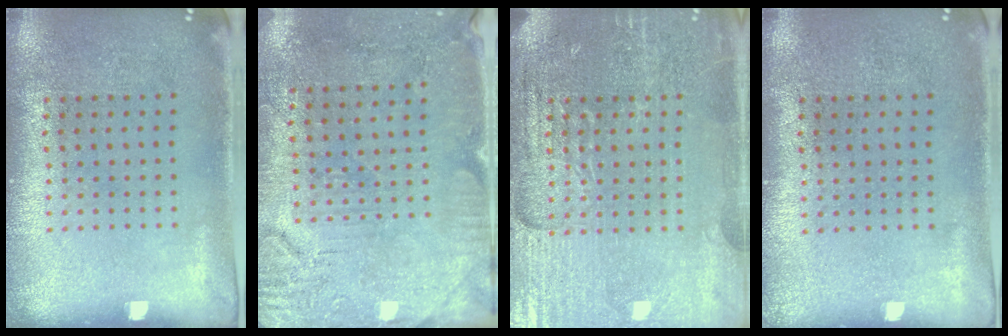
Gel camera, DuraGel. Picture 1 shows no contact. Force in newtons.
{"total": 3.1, "press": 2.8, "slide": 1.3}
{"total": 4.2, "press": 4.0, "slide": 1.2}
{"total": 0.0}